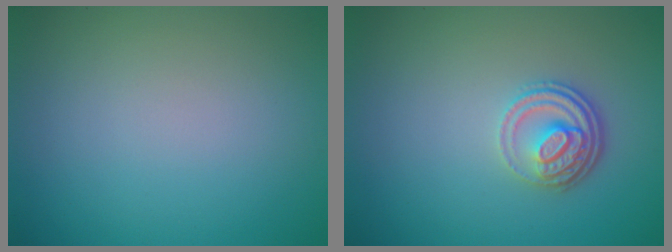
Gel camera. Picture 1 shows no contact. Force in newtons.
{"total": 3.4, "press": 2.6, "slide": 2.3}